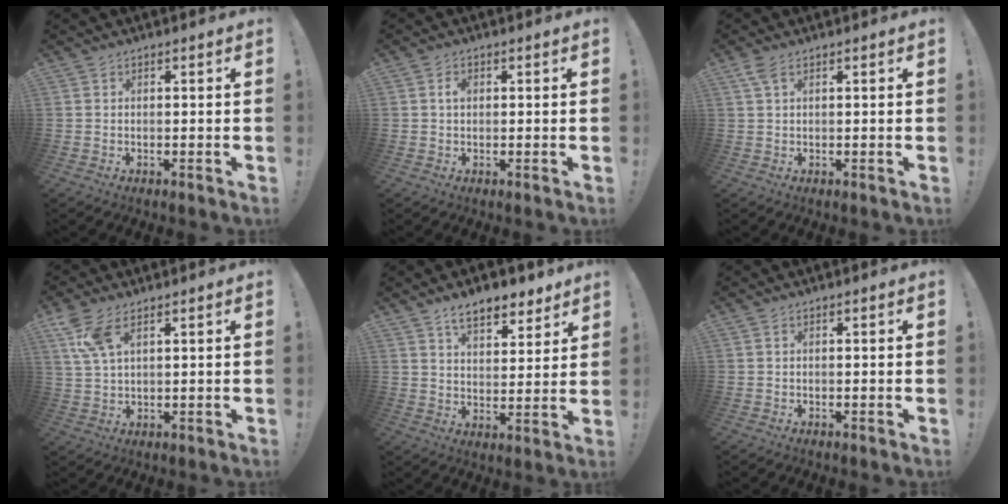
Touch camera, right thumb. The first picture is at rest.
{"total": 1.9, "force": [0.3, 1.2, 1.5], "torque": [-0.022, 0.002, 0.003]}
{"total": 3.2, "force": [1.5, 1.4, 2.5], "torque": [-0.057, 0.005, 0.029]}
{"total": 7.7, "force": [4.0, 3.2, 5.7], "torque": [-0.114, -0.011, 0.077]}
{"total": 9.9, "force": [7.3, 4.6, 4.9], "torque": [-0.067, -0.040, 0.132]}
{"total": 0.0}